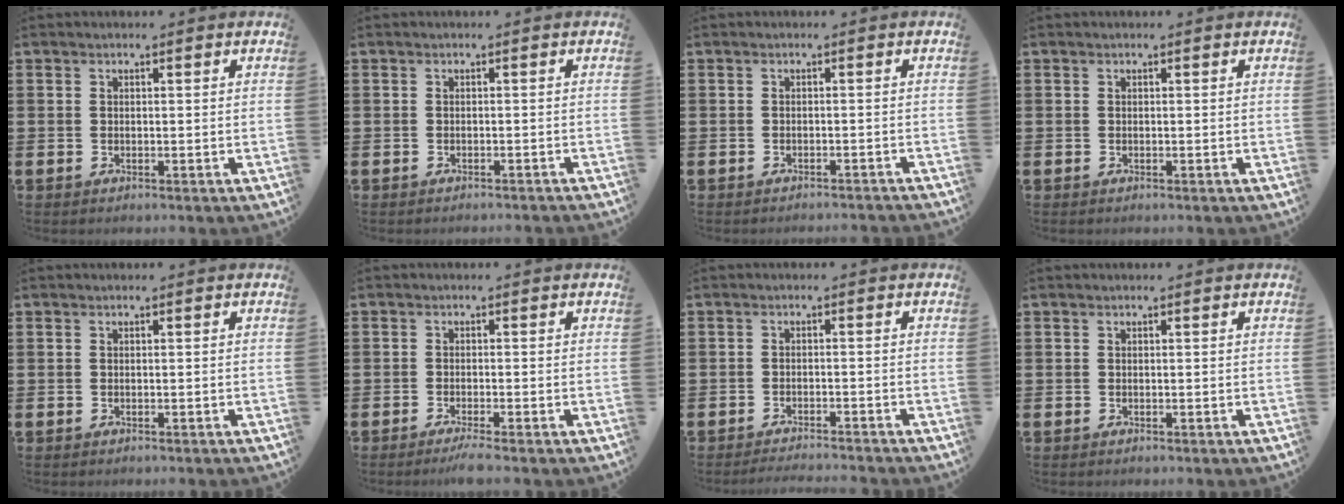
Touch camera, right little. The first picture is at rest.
{"total": 0.5, "force": [-0.5, -0.1, 0.0], "torque": [0.000, 0.000, -0.011]}
{"total": 0.8, "force": [-0.8, -0.2, 0.0], "torque": [0.000, 0.001, -0.016]}
{"total": 0.0}
{"total": 0.0}
{"total": 1.6, "force": [-1.0, 0.0, 1.2], "torque": [-0.019, -0.001, -0.018]}
{"total": 1.4, "force": [-1.4, -0.2, 0.1], "torque": [-0.003, 0.003, -0.027]}
{"total": 0.0}